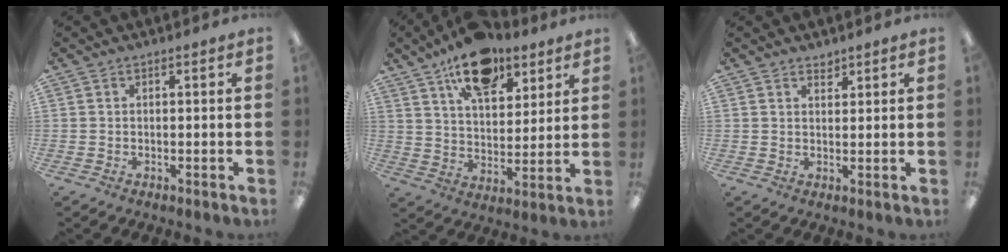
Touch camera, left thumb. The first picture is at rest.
{"total": 15.0, "force": [10.3, 7.4, 8.0], "torque": [-0.120, -0.049, 0.181]}
{"total": 1.7, "force": [1.6, 0.6, 0.1], "torque": [0.003, -0.007, 0.030]}